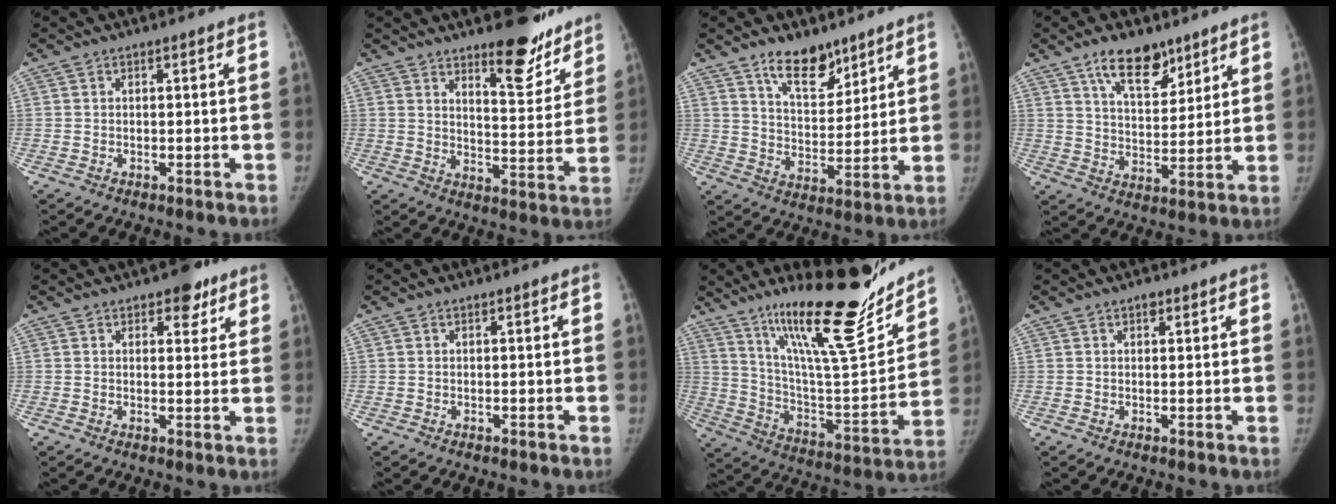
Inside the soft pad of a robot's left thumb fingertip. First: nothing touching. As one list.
[{"total": 12.3, "force": [9.5, 4.0, 6.8], "torque": [-0.050, -0.074, 0.139]}, {"total": 10.5, "force": [7.6, 4.9, 5.3], "torque": [-0.057, -0.059, 0.135]}, {"total": 11.0, "force": [7.4, 5.2, 6.3], "torque": [-0.076, -0.048, 0.130]}, {"total": 5.0, "force": [3.2, 2.8, 2.6], "torque": [-0.003, -0.014, 0.039]}, {"total": 0.0}, {"total": 25.8, "force": [18.9, 5.2, 16.8], "torque": [-0.235, -0.106, 0.315]}, {"total": 1.5, "force": [1.0, 0.8, 0.8], "torque": [-0.005, -0.003, 0.012]}]